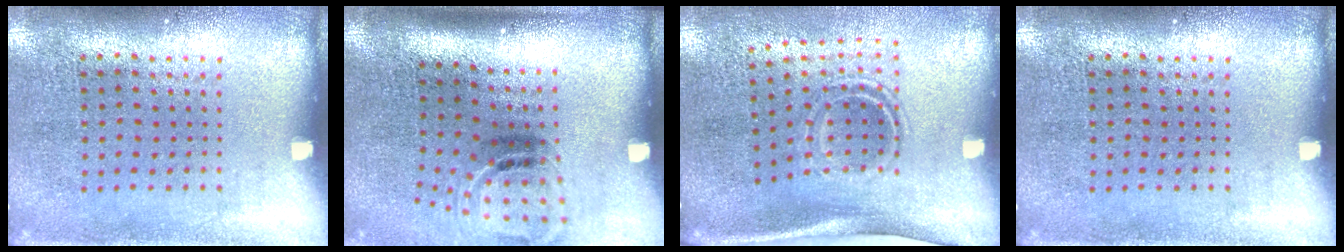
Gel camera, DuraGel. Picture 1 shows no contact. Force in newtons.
{"total": 1.9, "press": 1.1, "slide": 1.5}
{"total": 1.8, "press": 1.1, "slide": 1.5}
{"total": 0.0}